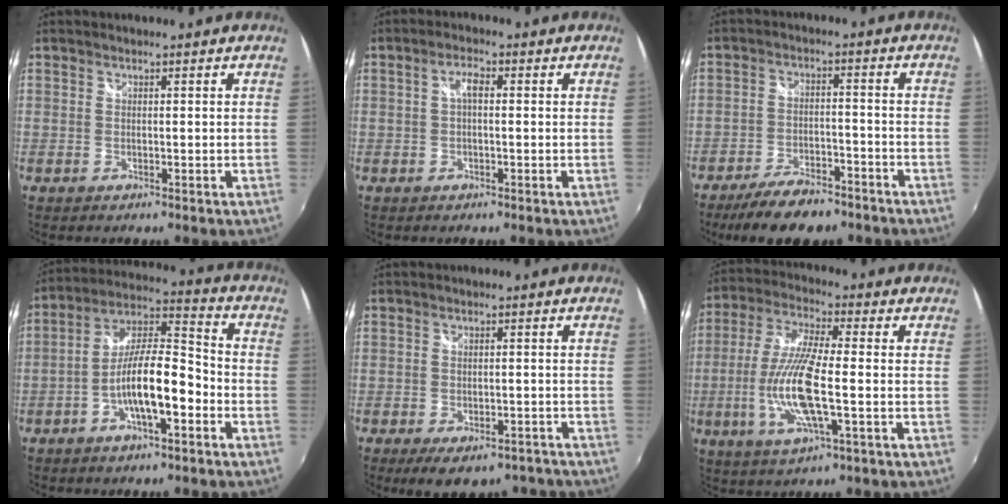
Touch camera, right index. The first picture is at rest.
{"total": 2.4, "force": [0.1, 0.9, 2.2], "torque": [-0.044, 0.009, -0.001]}
{"total": 12.1, "force": [-9.7, 4.1, 6.1], "torque": [-0.135, -0.011, -0.154]}
{"total": 12.2, "force": [-4.8, 3.3, 10.8], "torque": [-0.202, 0.016, -0.083]}
{"total": 11.5, "force": [-9.0, 4.8, 5.4], "torque": [-0.102, -0.012, -0.112]}
{"total": 13.8, "force": [-3.0, 2.6, 13.2], "torque": [-0.273, -0.011, -0.057]}